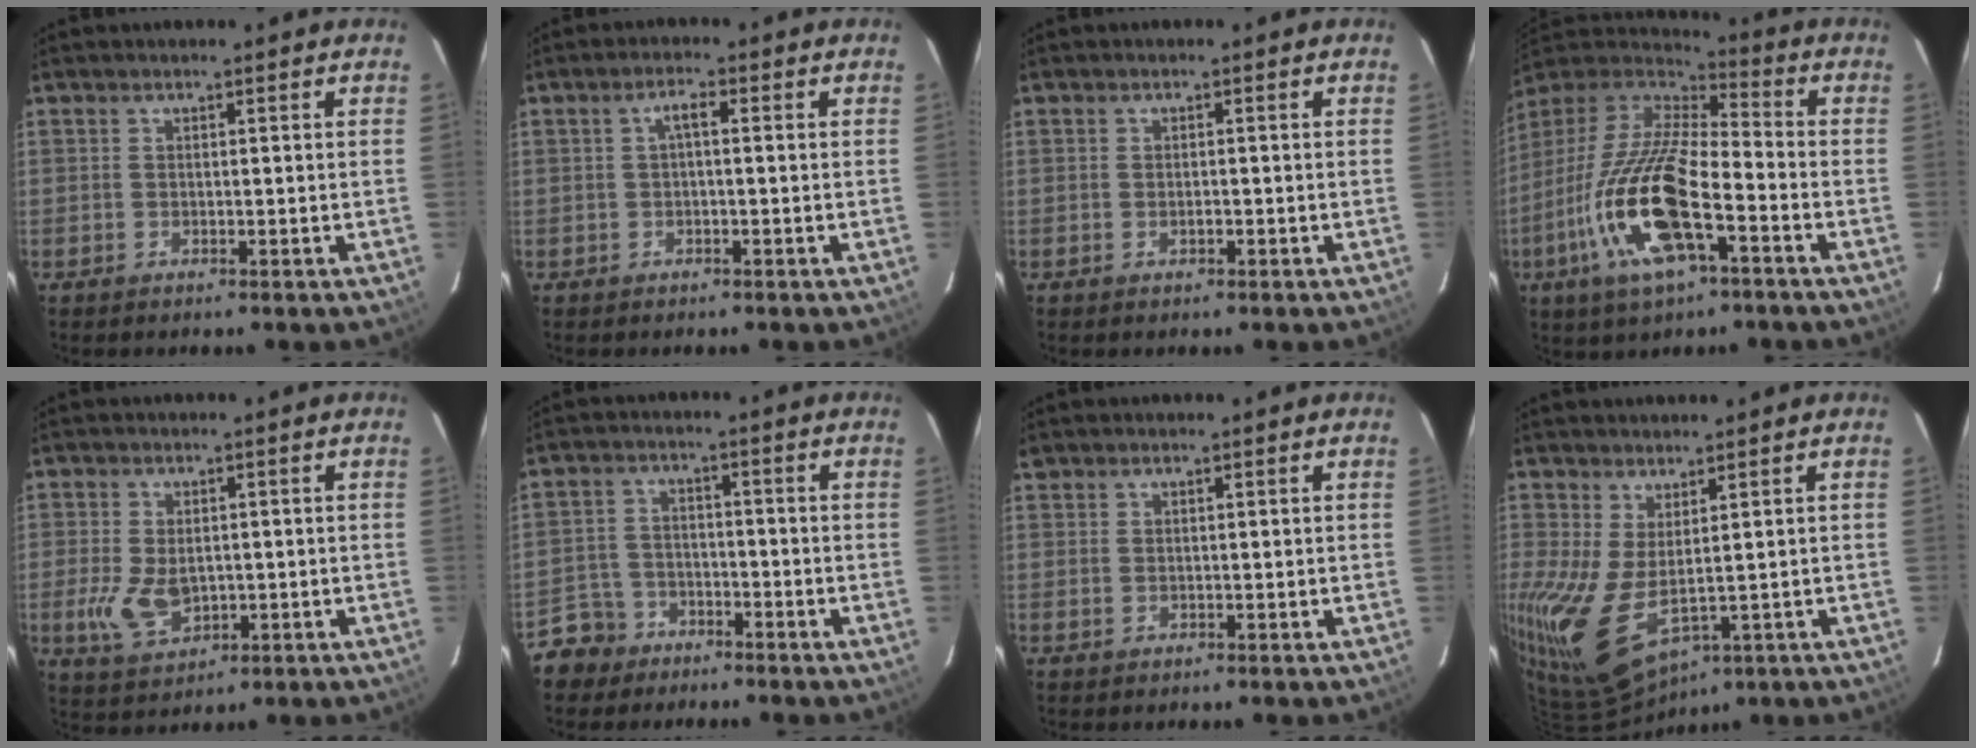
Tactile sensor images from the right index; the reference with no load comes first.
{"total": 2.2, "force": [0.1, 0.6, 2.1], "torque": [-0.043, 0.010, 0.001]}
{"total": 1.0, "force": [-0.6, 0.5, 0.6], "torque": [-0.013, 0.003, -0.009]}
{"total": 20.8, "force": [-8.5, 6.4, 17.9], "torque": [-0.359, -0.032, -0.169]}
{"total": 7.5, "force": [-1.1, 4.7, 5.8], "torque": [-0.129, -0.010, -0.011]}
{"total": 6.6, "force": [-4.7, 4.7, 0.4], "torque": [-0.027, 0.022, -0.089]}
{"total": 0.7, "force": [0.4, 0.5, 0.1], "torque": [-0.001, 0.001, 0.007]}
{"total": 10.5, "force": [0.2, 4.8, 9.4], "torque": [-0.188, -0.039, 0.022]}